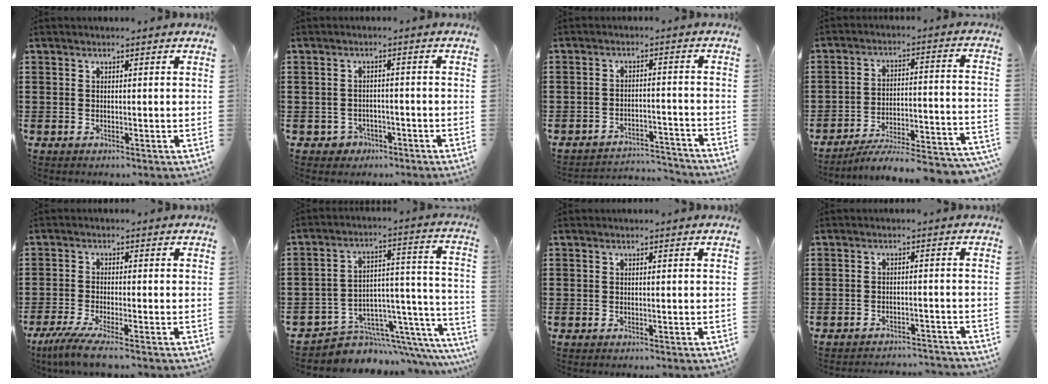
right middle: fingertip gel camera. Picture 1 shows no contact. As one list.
[{"total": 1.9, "force": [-1.5, 1.2, 0.3], "torque": [-0.013, -0.002, -0.034]}, {"total": 3.8, "force": [-3.7, 0.5, 0.0], "torque": [-0.007, 0.001, -0.079]}, {"total": 6.2, "force": [-5.7, 0.1, 2.4], "torque": [-0.034, -0.012, -0.111]}, {"total": 4.2, "force": [-3.1, -0.3, 2.8], "torque": [-0.070, -0.023, -0.061]}, {"total": 6.8, "force": [-5.6, 3.5, 1.5], "torque": [-0.027, -0.006, -0.097]}, {"total": 0.0}, {"total": 2.5, "force": [-2.5, -0.1, 0.2], "torque": [-0.009, 0.000, -0.052]}]